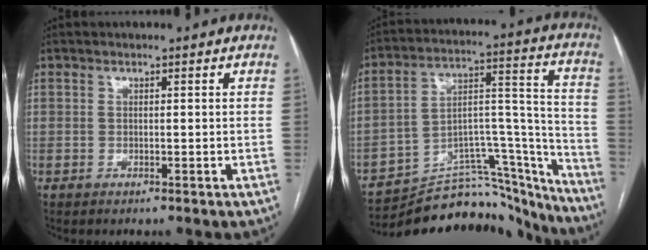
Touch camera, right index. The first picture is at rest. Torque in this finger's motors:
{"motor_torque": [-0.68, -0.59, -0.25, -0.07]}